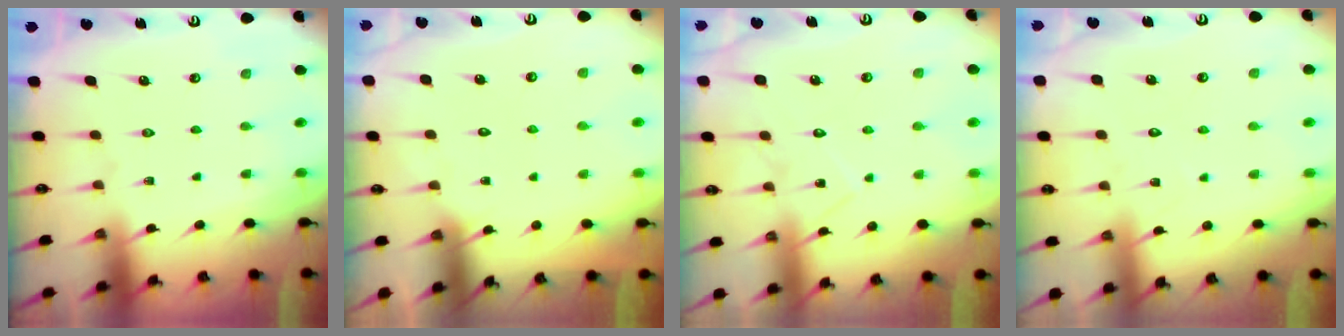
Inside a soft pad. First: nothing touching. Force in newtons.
{"total": 1.9, "press": 1.9, "slide": 0.1}
{"total": 9.7, "press": 9.7, "slide": 0.7}
{"total": 5.9, "press": 5.9, "slide": 0.7}